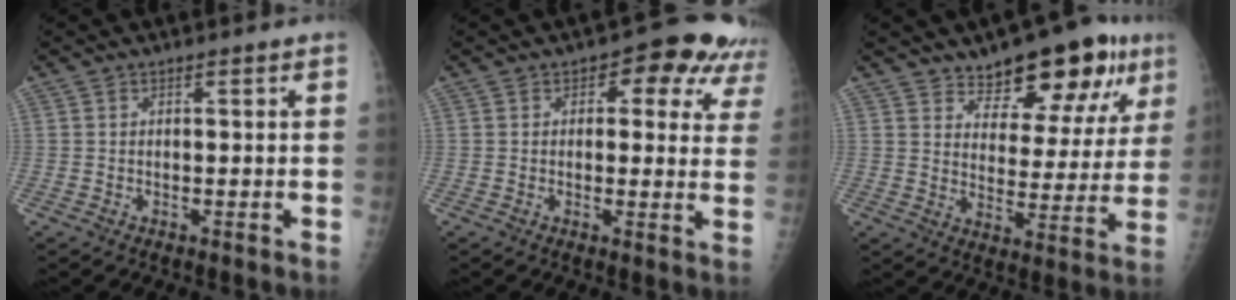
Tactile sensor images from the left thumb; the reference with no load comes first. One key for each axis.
{"total": 11.3, "fx": 5.7, "fy": 6.3, "fz": 7.4, "tx": -0.030, "ty": -0.016, "tz": 0.049}
{"total": 15.2, "fx": 9.9, "fy": 7.1, "fz": 9.2, "tx": -0.067, "ty": -0.047, "tz": 0.144}